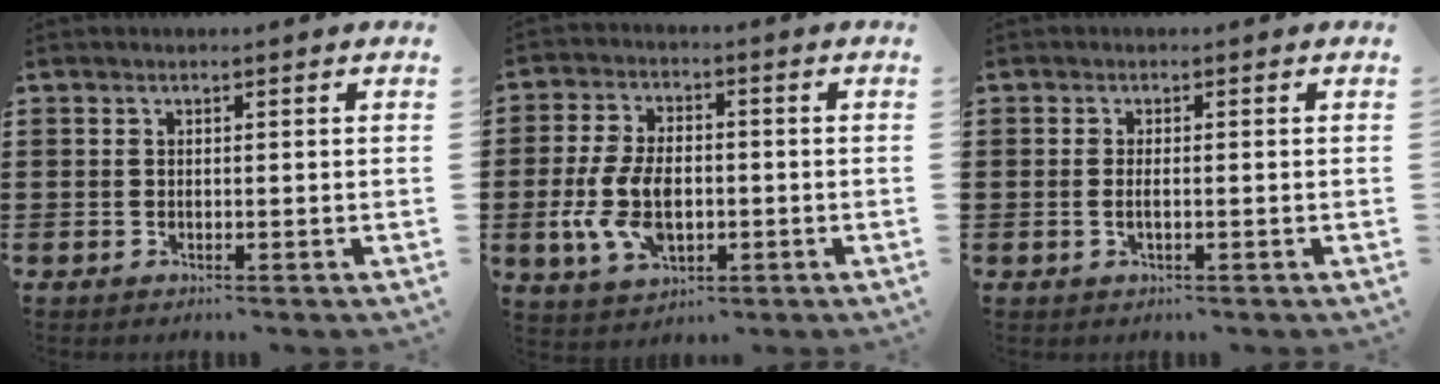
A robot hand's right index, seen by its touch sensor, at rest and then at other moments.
{"total": 9.5, "force": [-1.6, 5.3, 7.6], "torque": [-0.179, -0.003, -0.031]}
{"total": 1.3, "force": [-0.1, 0.1, 1.3], "torque": [-0.031, -0.007, -0.002]}